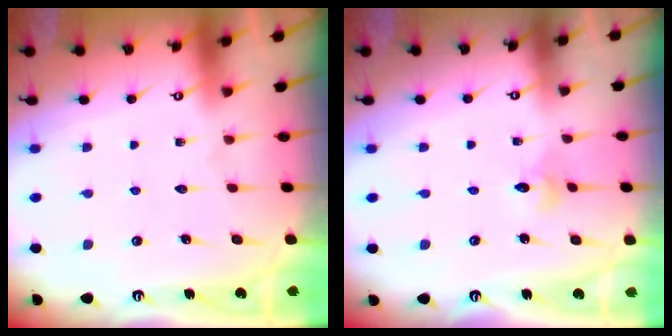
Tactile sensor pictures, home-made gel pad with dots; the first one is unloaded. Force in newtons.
{"total": 2.4, "press": 2.4, "slide": 0.3}